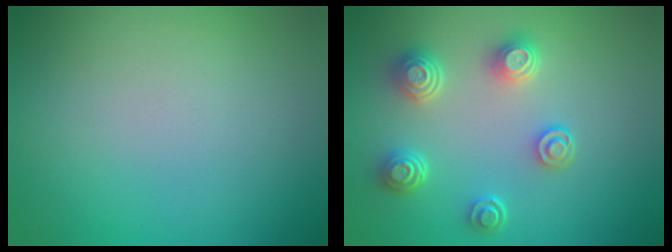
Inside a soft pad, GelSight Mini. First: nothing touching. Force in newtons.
{"total": 3.8, "press": 3.3, "slide": 2.0}